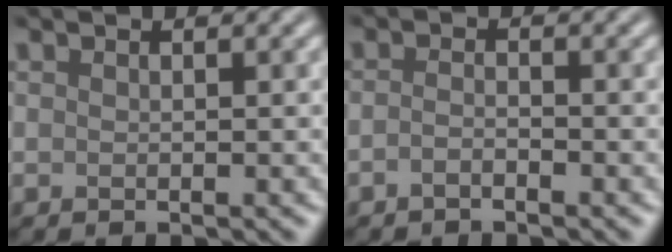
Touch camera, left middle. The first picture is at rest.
{"total": 1.1, "force": [-0.8, 0.3, 0.7], "torque": [-0.017, 0.002, -0.019]}